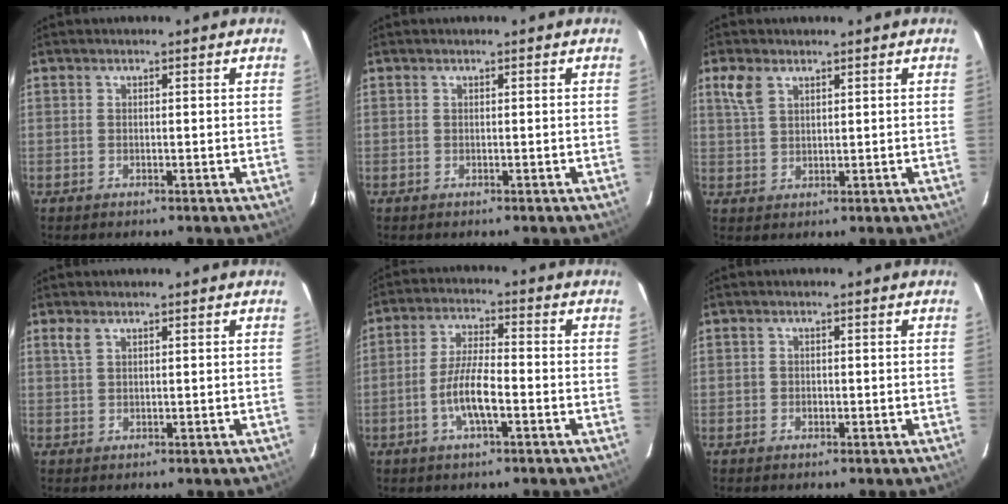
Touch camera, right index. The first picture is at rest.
{"total": 0.0}
{"total": 4.4, "force": [2.5, 2.5, 2.6], "torque": [-0.057, 0.010, 0.052]}
{"total": 1.5, "force": [1.0, 0.6, 1.0], "torque": [-0.022, 0.004, 0.020]}
{"total": 7.4, "force": [-2.9, 1.7, 6.7], "torque": [-0.136, 0.003, -0.056]}
{"total": 1.2, "force": [-0.6, 1.0, 0.1], "torque": [-0.001, 0.001, -0.008]}